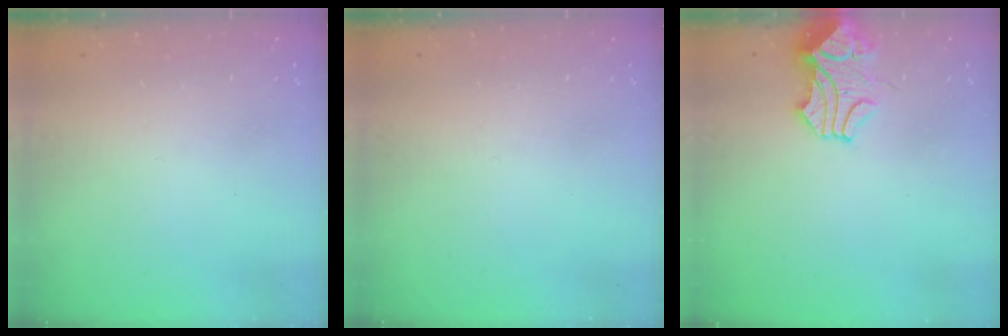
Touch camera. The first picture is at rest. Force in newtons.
{"total": 0.0}
{"total": 0.0}